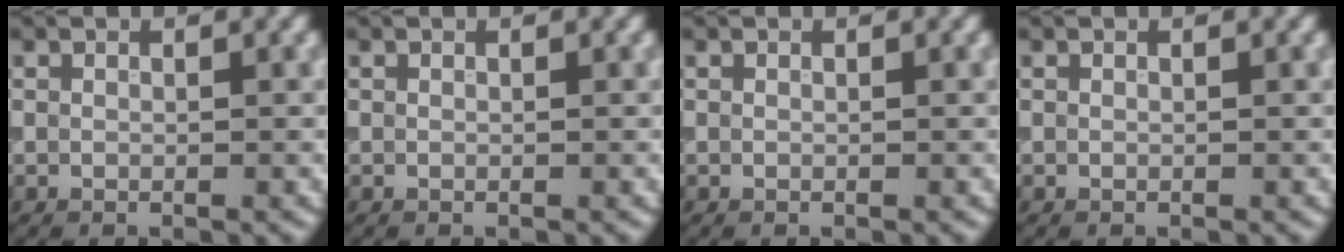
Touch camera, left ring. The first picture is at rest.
{"total": 0.0}
{"total": 0.0}
{"total": 0.0}